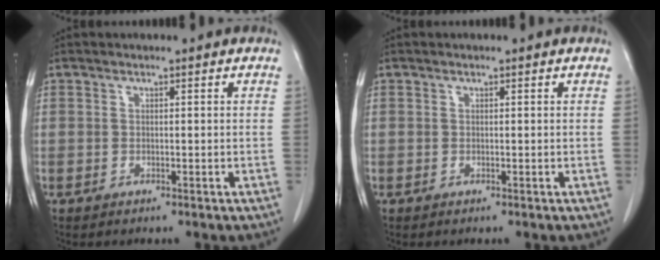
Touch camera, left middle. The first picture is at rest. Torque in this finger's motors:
{"motor_torque": [0.27, -0.15, -0.05, 0.00]}